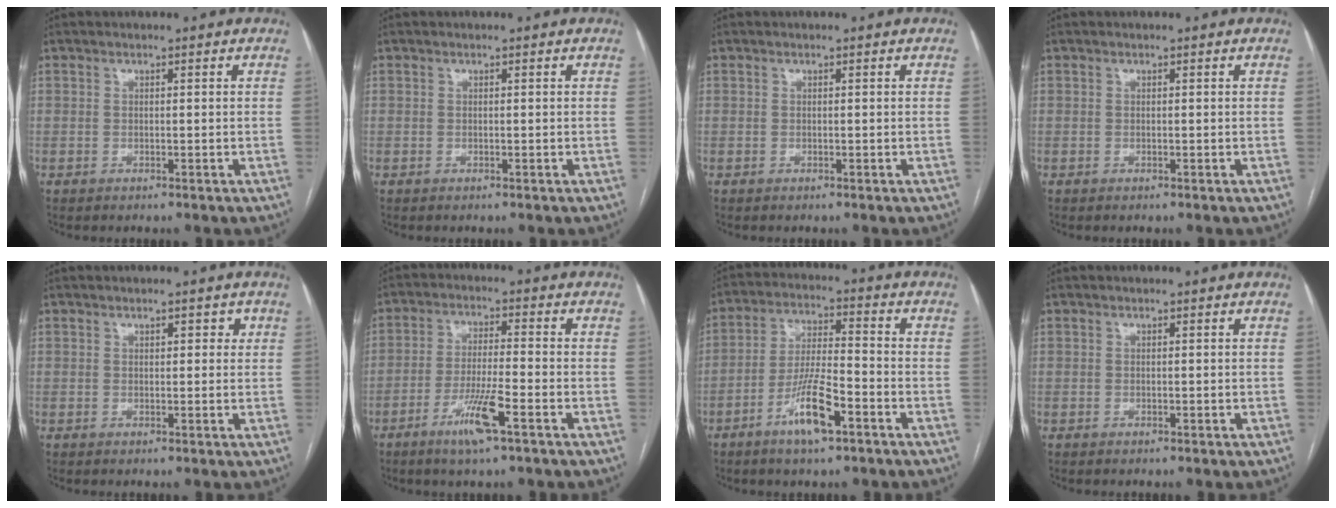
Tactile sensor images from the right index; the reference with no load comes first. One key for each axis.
{"total": 0.0}
{"total": 0.0}
{"total": 0.0}
{"total": 2.1, "fx": 1.0, "fy": 1.0, "fz": 1.5, "tx": -0.015, "ty": 0.003, "tz": 0.013}
{"total": 7.5, "fx": -4.0, "fy": 0.2, "fz": 6.4, "tx": -0.124, "ty": -0.011, "tz": -0.075}
{"total": 9.2, "fx": -4.8, "fy": 1.5, "fz": 7.7, "tx": -0.153, "ty": -0.004, "tz": -0.087}
{"total": 0.0}